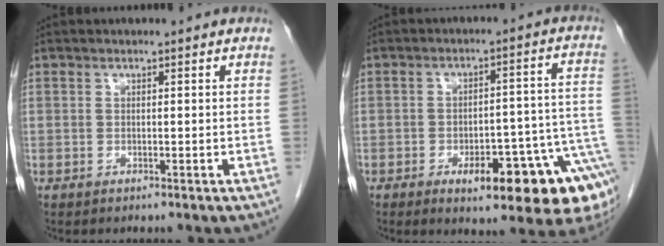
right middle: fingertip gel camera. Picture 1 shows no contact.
{"total": 17.9, "force": [-9.2, 4.8, 14.6], "torque": [-0.092, 0.030, -0.112]}